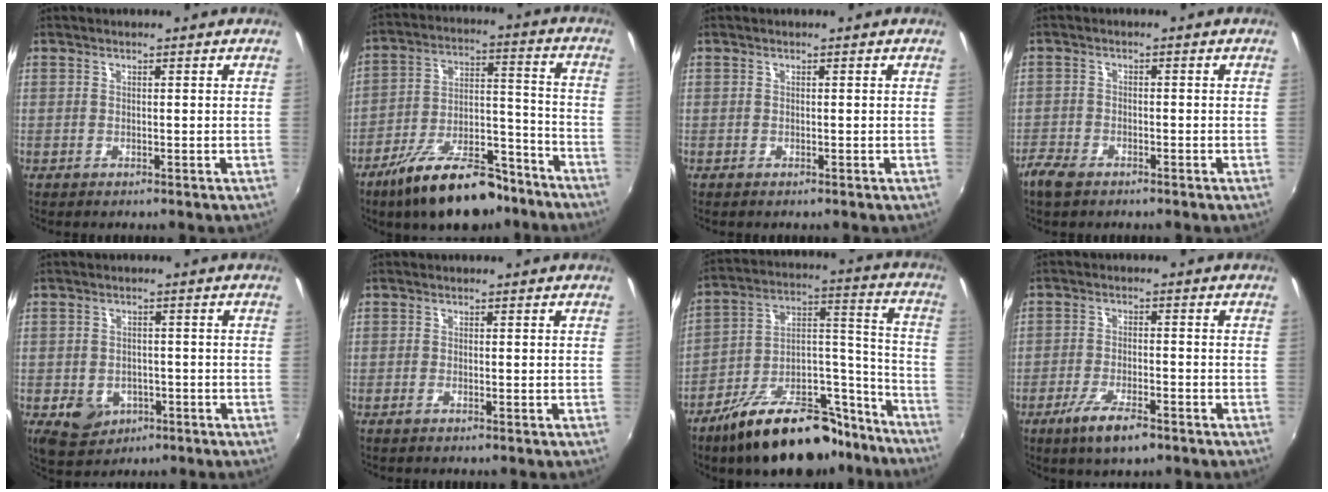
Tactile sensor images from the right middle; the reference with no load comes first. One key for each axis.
{"total": 18.8, "fx": -13.4, "fy": 7.5, "fz": 11.0, "tx": -0.186, "ty": 0.007, "tz": -0.204}
{"total": 0.0}
{"total": 4.8, "fx": -3.7, "fy": 2.1, "fz": 2.2, "tx": -0.064, "ty": -0.010, "tz": -0.074}
{"total": 6.9, "fx": -2.9, "fy": 5.4, "fz": 3.1, "tx": -0.070, "ty": -0.003, "tz": -0.031}
{"total": 0.8, "fx": -0.6, "fy": -0.1, "fz": 0.5, "tx": -0.012, "ty": -0.002, "tz": -0.014}
{"total": 24.0, "fx": -17.5, "fy": 9.9, "fz": 13.1, "tx": -0.192, "ty": 0.045, "tz": -0.254}
{"total": 7.1, "fx": -4.6, "fy": 1.9, "fz": 5.0, "tx": -0.117, "ty": -0.013, "tz": -0.081}